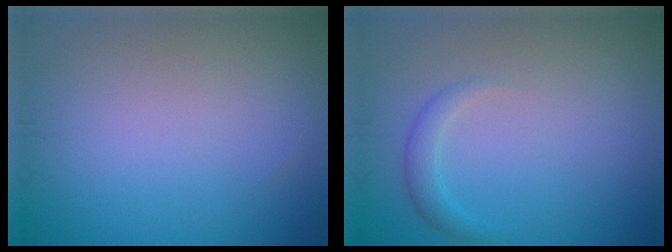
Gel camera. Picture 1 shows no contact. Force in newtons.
{"total": 1.6, "press": 1.6, "slide": 0.1}